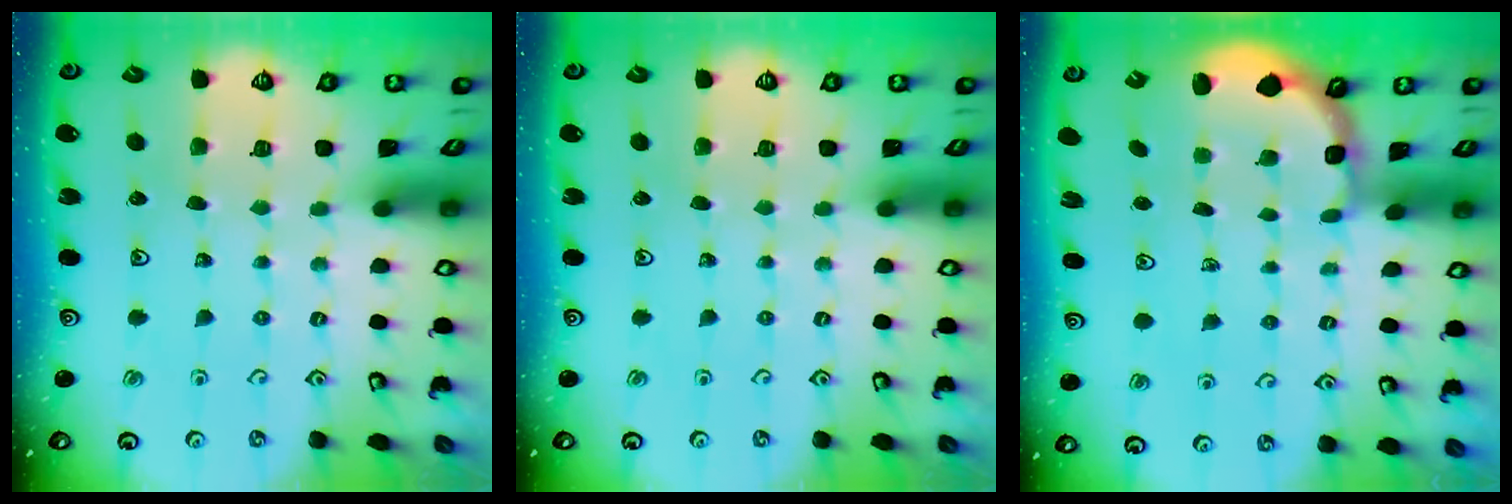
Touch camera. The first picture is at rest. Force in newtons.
{"total": 0.0}
{"total": 2.7, "press": 2.1, "slide": 1.7}